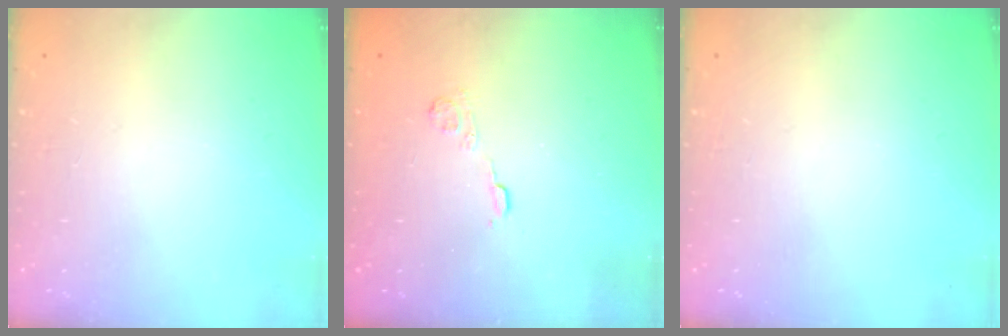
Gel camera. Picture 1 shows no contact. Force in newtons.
{"total": 3.6, "press": 3.4, "slide": 1.2}
{"total": 0.0}